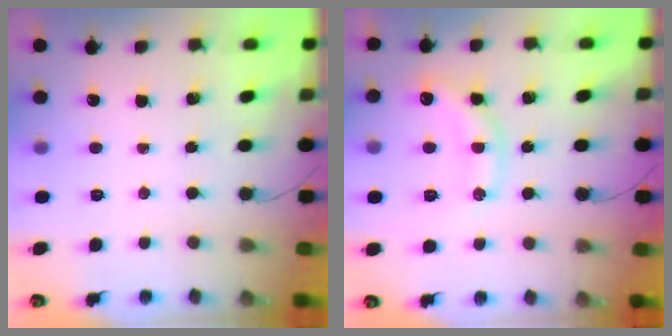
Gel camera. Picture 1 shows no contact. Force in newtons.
{"total": 11.9, "press": 11.9, "slide": 1.0}